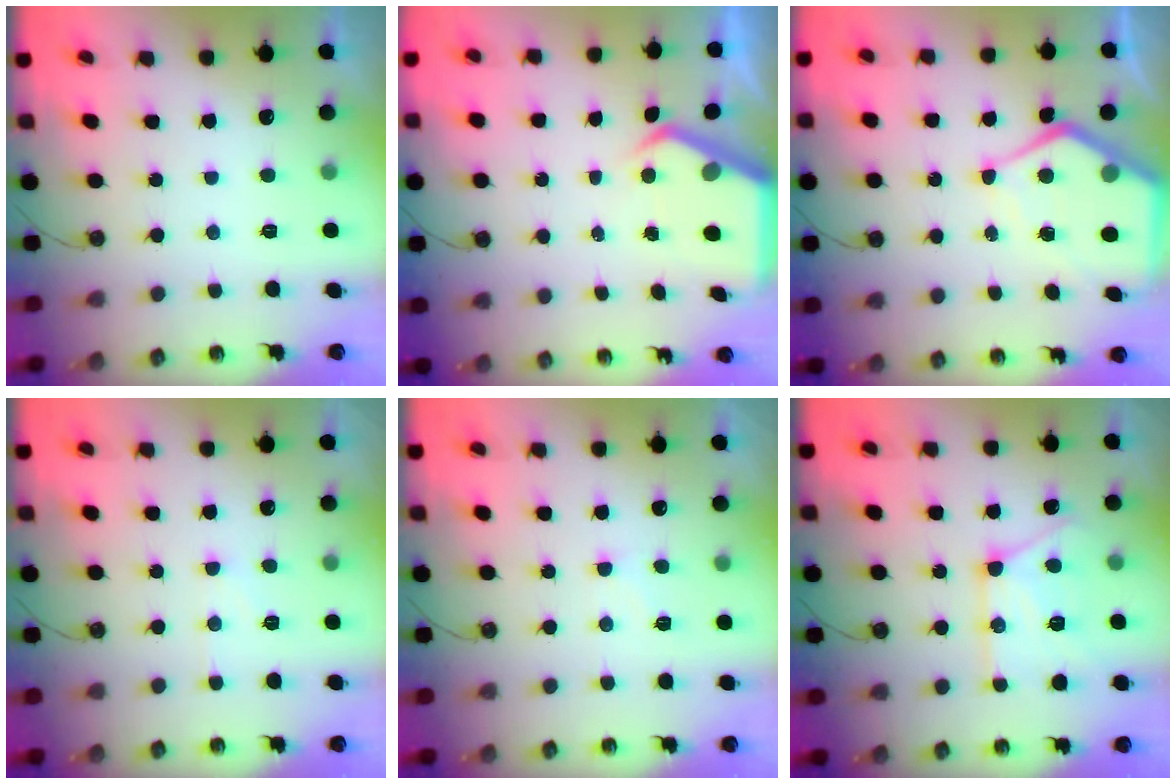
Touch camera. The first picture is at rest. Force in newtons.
{"total": 5.4, "press": 5.4, "slide": 0.4}
{"total": 11.5, "press": 11.4, "slide": 1.3}
{"total": 6.0, "press": 5.9, "slide": 0.7}
{"total": 6.3, "press": 6.3, "slide": 0.6}
{"total": 14.4, "press": 14.4, "slide": 0.7}